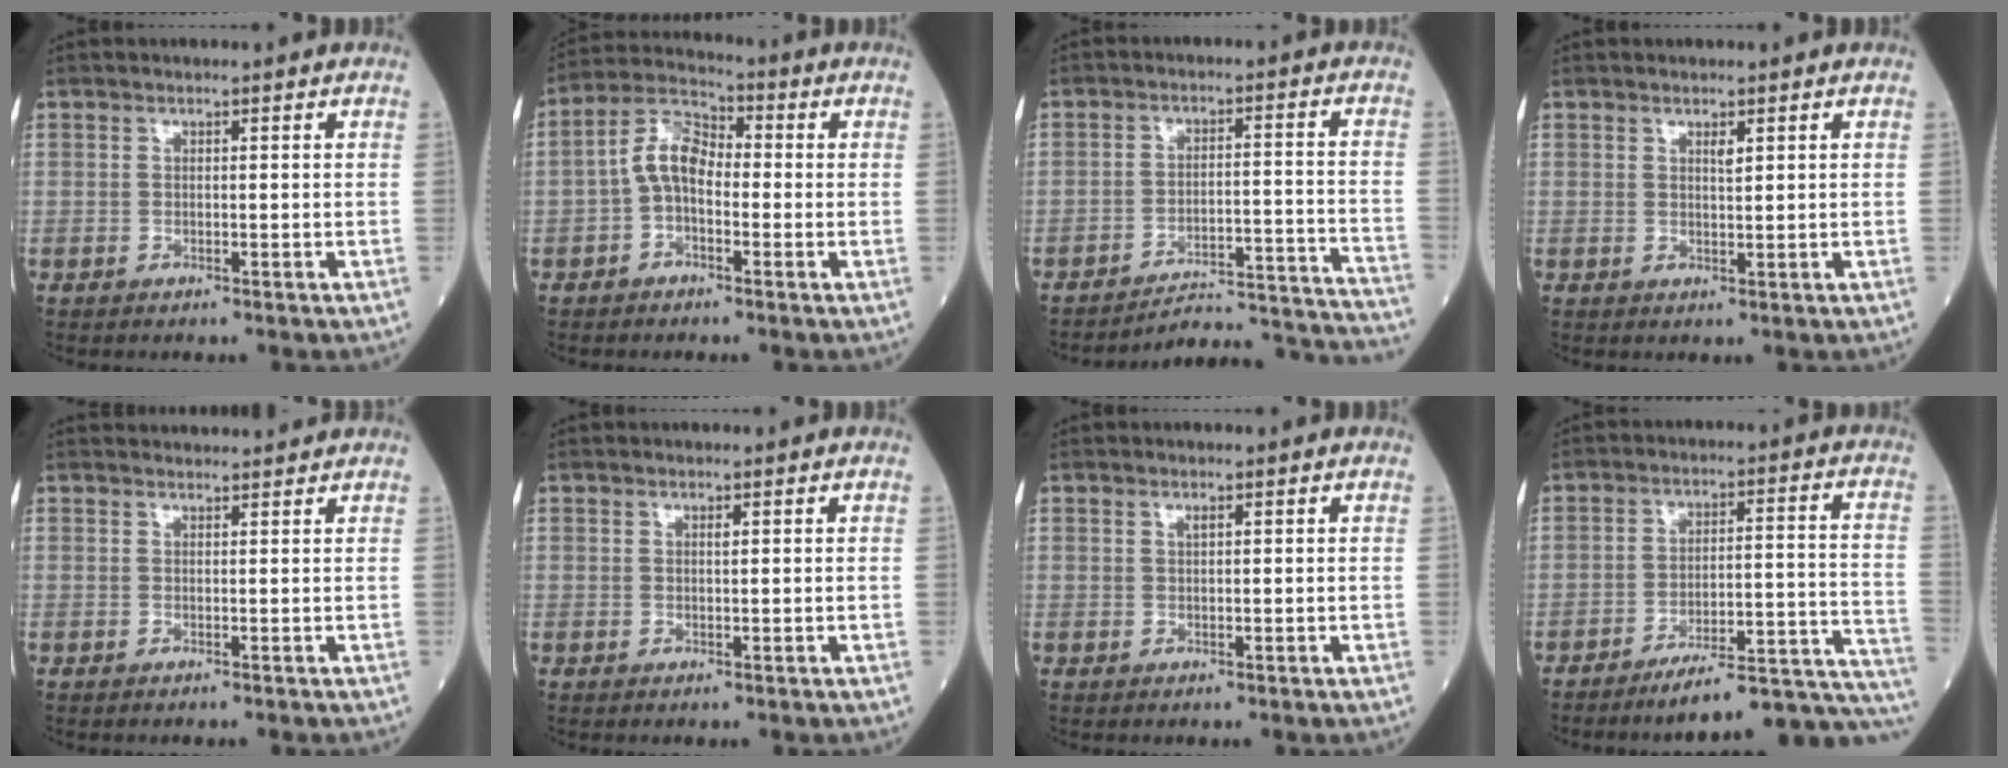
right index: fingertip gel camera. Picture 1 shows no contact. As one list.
[{"total": 6.7, "force": [-1.0, 3.6, 5.6], "torque": [-0.112, 0.026, -0.028]}, {"total": 18.1, "force": [-18.0, -1.5, 2.1], "torque": [0.005, 0.018, -0.235]}, {"total": 1.3, "force": [0.7, 0.2, 1.0], "torque": [-0.020, -0.003, 0.013]}, {"total": 4.4, "force": [4.3, 0.4, 0.7], "torque": [-0.015, 0.030, 0.048]}, {"total": 0.7, "force": [0.3, 0.1, 0.6], "torque": [-0.013, -0.001, 0.006]}, {"total": 0.7, "force": [0.4, 0.2, 0.6], "torque": [-0.014, -0.001, 0.007]}, {"total": 18.6, "force": [-17.3, 0.2, 7.0], "torque": [-0.029, 0.034, -0.230]}]